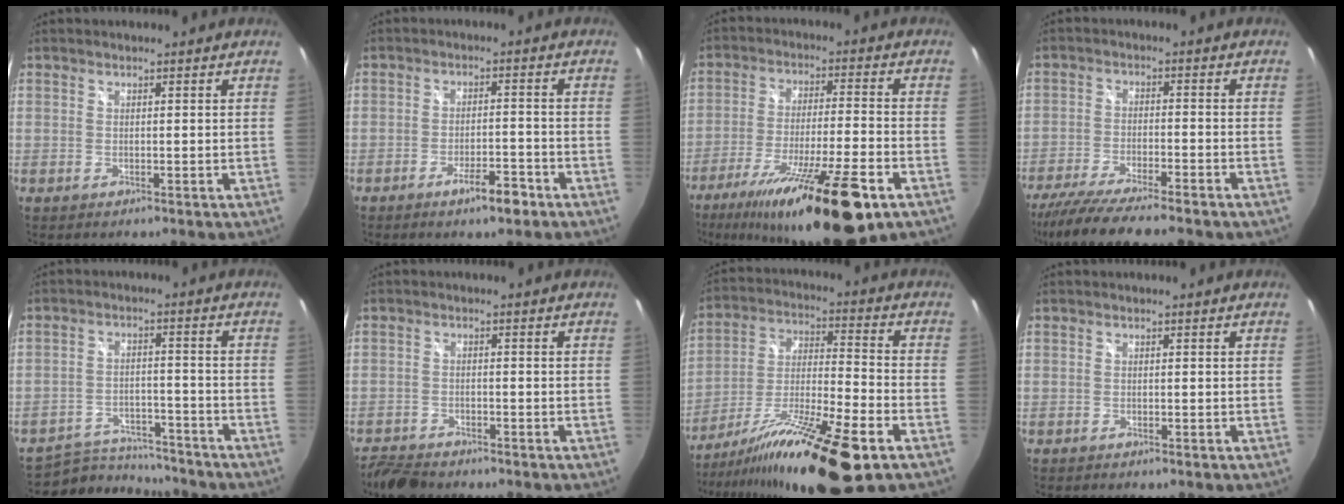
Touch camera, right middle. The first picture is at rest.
{"total": 5.3, "force": [-3.5, 1.3, 3.7], "torque": [-0.070, -0.004, -0.052]}
{"total": 21.2, "force": [-13.3, 2.9, 16.3], "torque": [-0.285, -0.038, -0.215]}
{"total": 15.1, "force": [-12.6, 2.2, 8.0], "torque": [-0.162, -0.042, -0.204]}
{"total": 12.5, "force": [-11.7, 3.3, 3.0], "torque": [-0.076, 0.007, -0.175]}
{"total": 6.3, "force": [-5.5, 2.1, 2.0], "torque": [-0.063, -0.009, -0.095]}
{"total": 21.6, "force": [-13.8, 2.3, 16.4], "torque": [-0.281, -0.030, -0.235]}
{"total": 0.9, "force": [-0.9, 0.2, 0.3], "torque": [-0.008, -0.005, -0.016]}